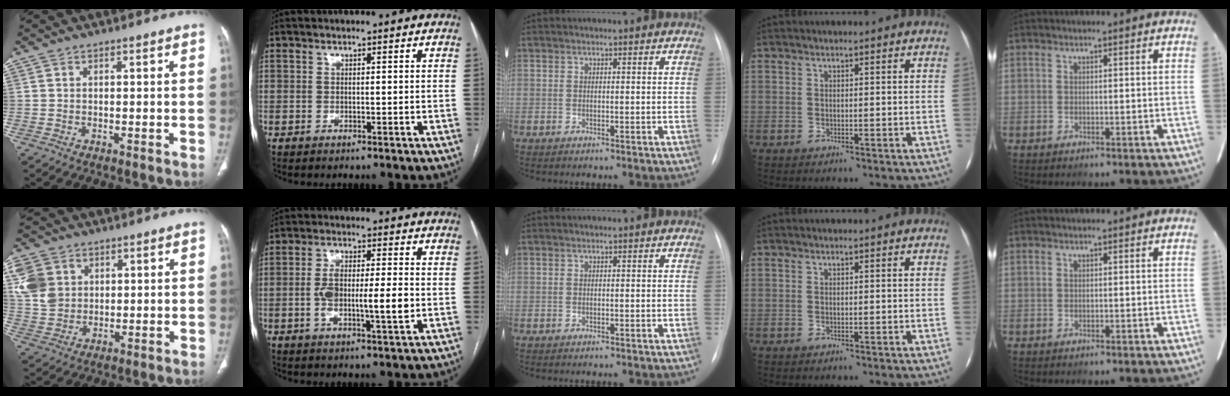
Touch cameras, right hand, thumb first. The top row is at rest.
{"thumb": {"total": 9.5, "force": [3.2, 7.7, 4.5], "torque": [-0.075, -0.003, 0.069]}, "index": {"total": 8.9, "force": [-1.2, 1.9, 8.6], "torque": [-0.154, 0.009, -0.019]}}